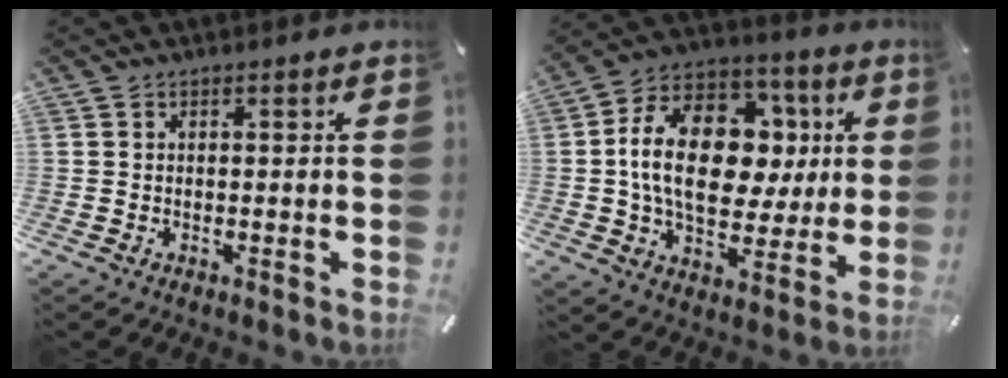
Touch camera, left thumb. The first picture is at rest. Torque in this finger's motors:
{"motor_torque": [1.36, 1.32, 2.07, -0.70, 0.65]}